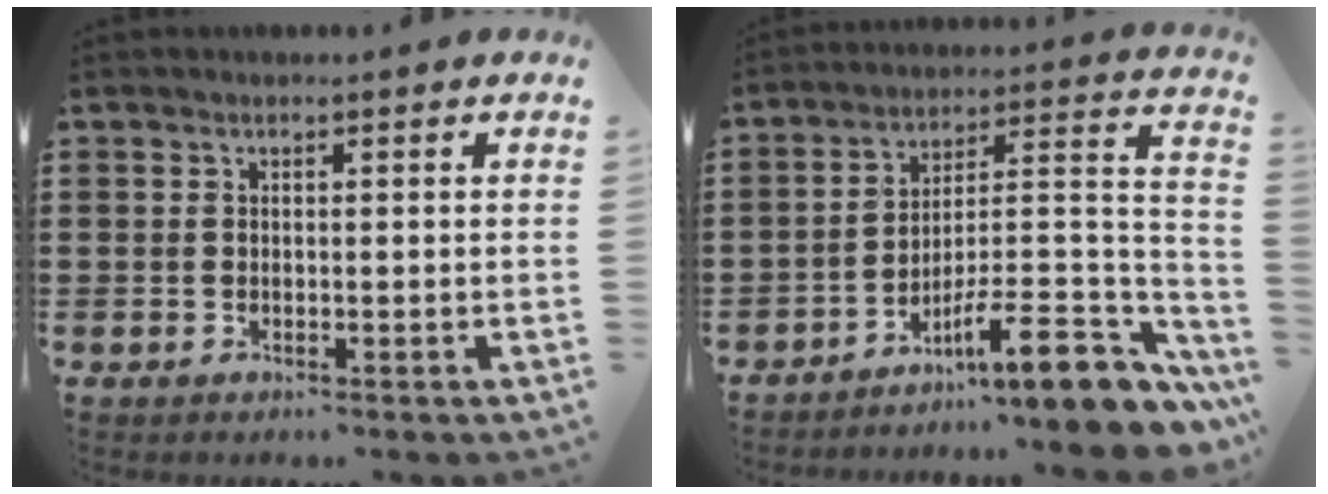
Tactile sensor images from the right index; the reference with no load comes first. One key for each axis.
{"total": 12.1, "fx": -8.1, "fy": 2.5, "fz": 8.6, "tx": -0.114, "ty": 0.013, "tz": -0.142}